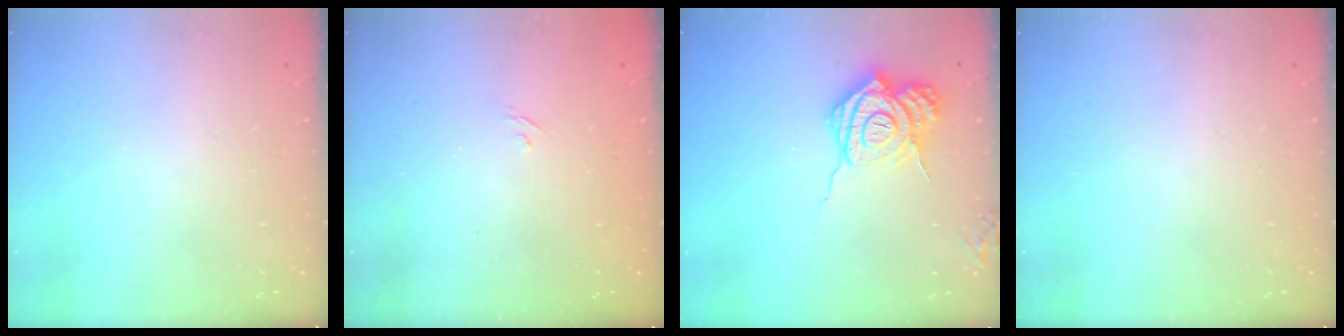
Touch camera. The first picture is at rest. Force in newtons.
{"total": 2.0, "press": 1.7, "slide": 1.2}
{"total": 15.4, "press": 15.3, "slide": 1.5}
{"total": 0.0}